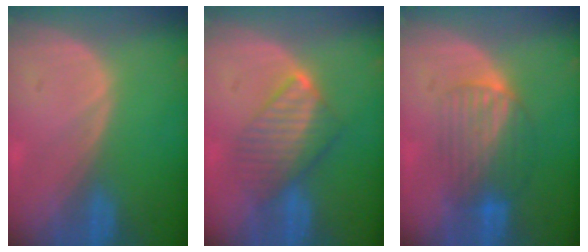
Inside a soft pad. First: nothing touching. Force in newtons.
{"total": 6.5, "press": 6.5, "slide": 1.0}
{"total": 6.4, "press": 6.3, "slide": 1.1}